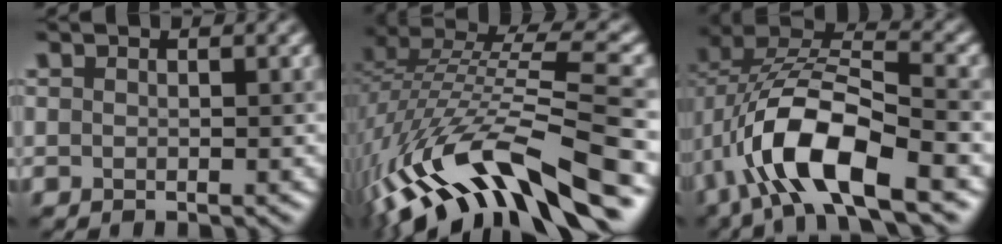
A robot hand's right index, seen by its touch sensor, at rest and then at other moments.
{"total": 13.7, "force": [-6.4, 4.5, 11.3], "torque": [-0.228, 0.020, -0.101]}
{"total": 10.1, "force": [-3.9, 4.0, 8.4], "torque": [-0.170, 0.011, -0.074]}